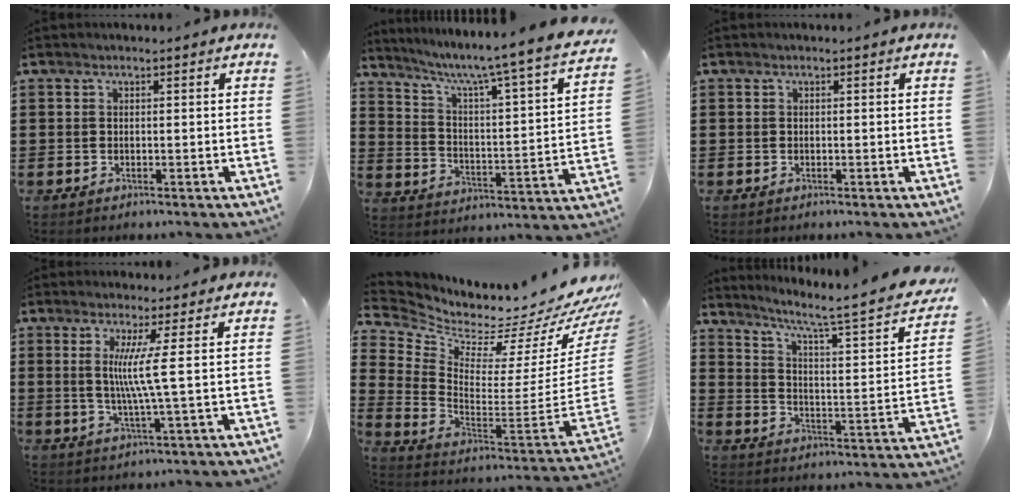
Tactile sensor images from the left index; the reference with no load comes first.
{"total": 5.2, "force": [4.4, -1.7, 2.1], "torque": [-0.060, -0.053, 0.061]}
{"total": 0.0}
{"total": 6.1, "force": [1.1, -1.2, 5.9], "torque": [-0.114, -0.012, 0.012]}
{"total": 3.5, "force": [3.2, 1.0, 1.1], "torque": [-0.035, -0.067, 0.042]}
{"total": 4.6, "force": [3.1, -0.2, 3.4], "torque": [-0.085, -0.036, 0.037]}